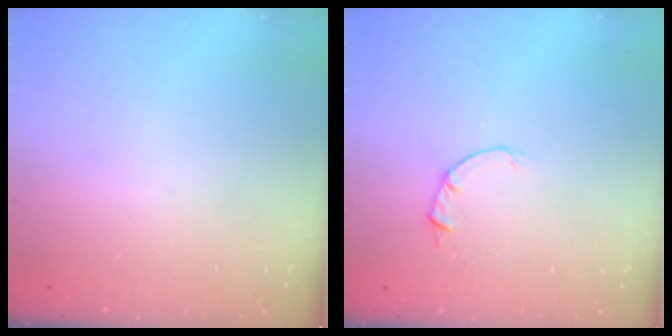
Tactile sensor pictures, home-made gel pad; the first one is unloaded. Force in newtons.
{"total": 2.0, "press": 2.0, "slide": 0.3}